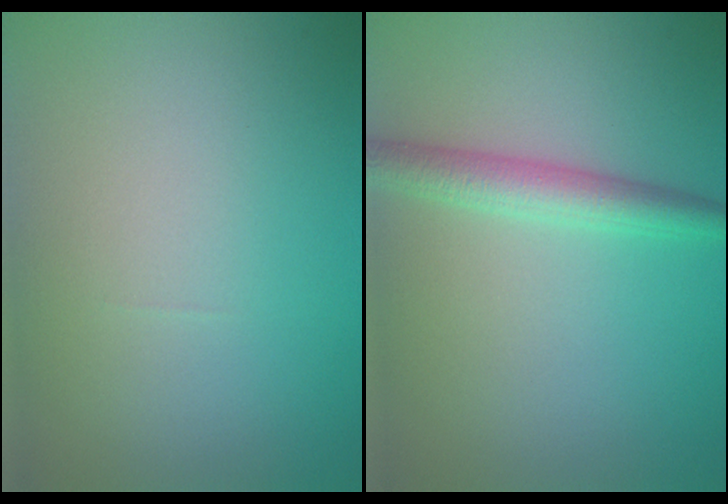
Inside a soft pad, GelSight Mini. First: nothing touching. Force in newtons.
{"total": 3.0, "press": 3.0, "slide": 0.1}